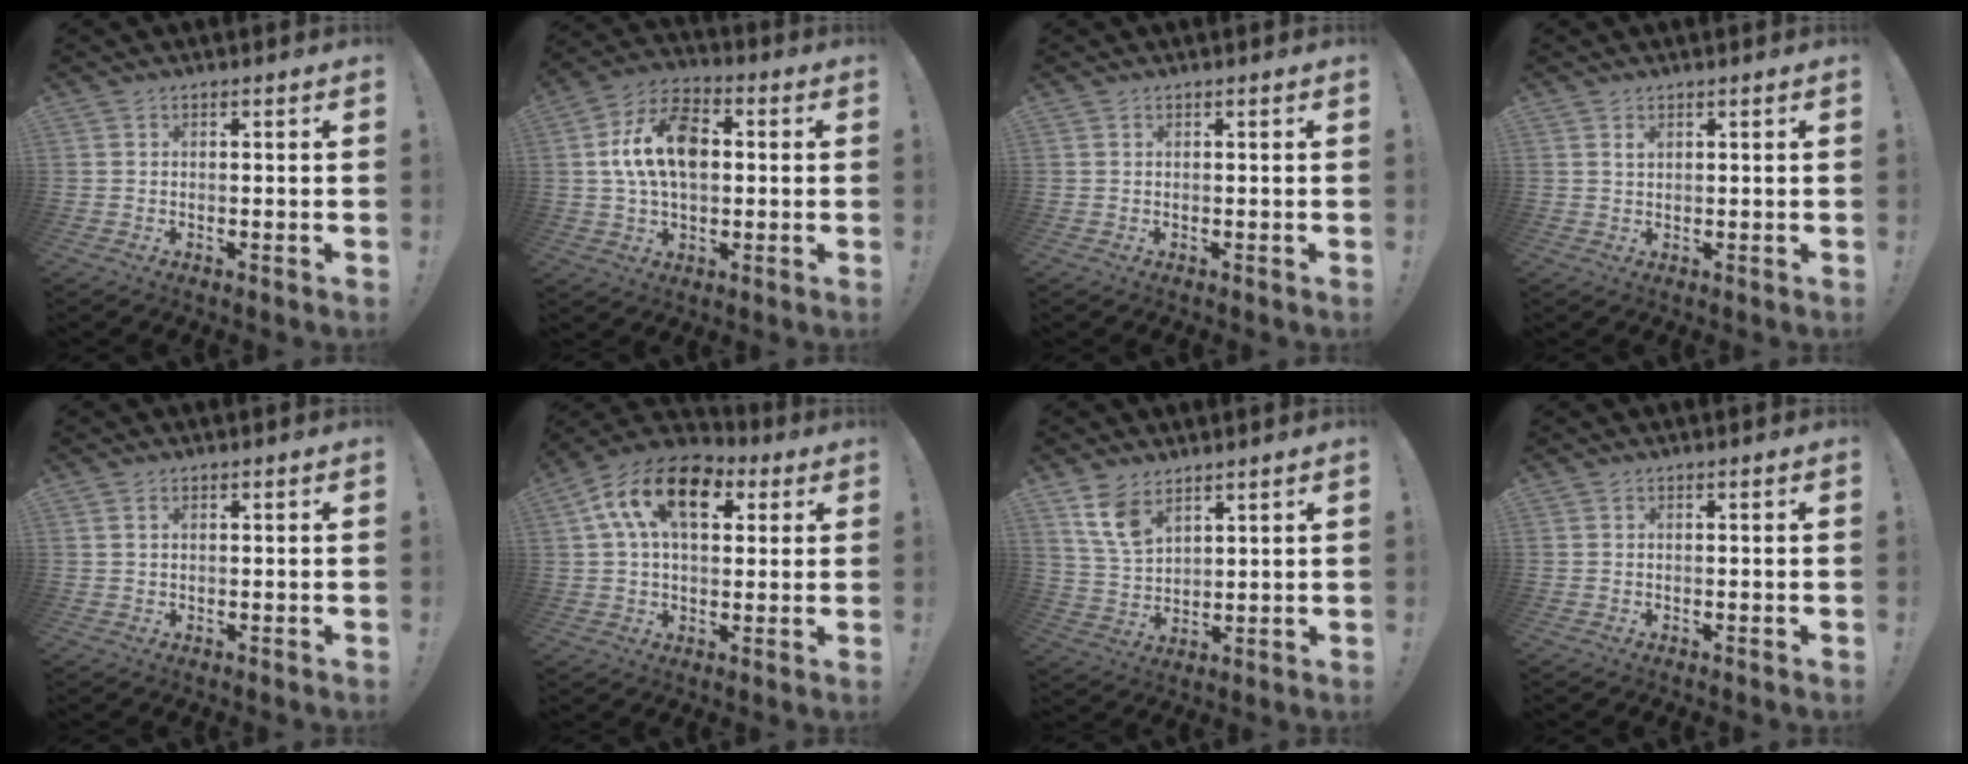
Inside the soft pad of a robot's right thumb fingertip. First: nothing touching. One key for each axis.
{"total": 15.4, "fx": 1.9, "fy": 10.0, "fz": 11.5, "tx": -0.194, "ty": 0.010, "tz": 0.034}
{"total": 0.0}
{"total": 1.2, "fx": 0.7, "fy": 0.7, "fz": 0.6, "tx": 0.003, "ty": -0.006, "tz": 0.011}
{"total": 0.8, "fx": 0.3, "fy": 0.5, "fz": 0.6, "tx": -0.014, "ty": 0.003, "tz": 0.006}
{"total": 16.8, "fx": 5.8, "fy": 9.8, "fz": 12.3, "tx": -0.203, "ty": -0.003, "tz": 0.100}
{"total": 9.0, "fx": 5.9, "fy": 4.9, "fz": 4.7, "tx": -0.089, "ty": -0.025, "tz": 0.116}
{"total": 0.0}